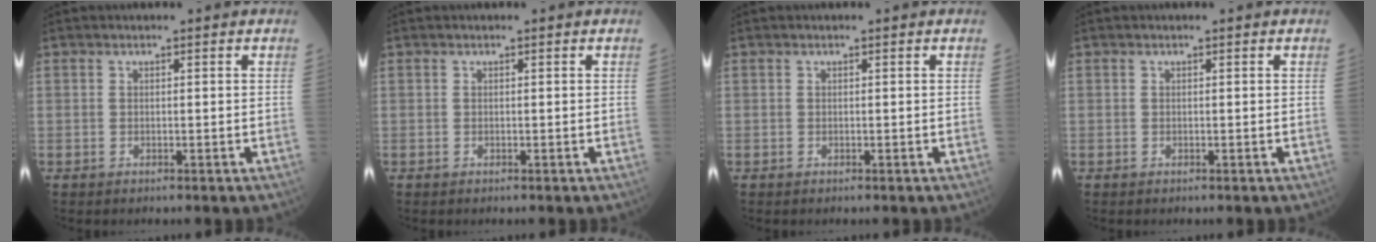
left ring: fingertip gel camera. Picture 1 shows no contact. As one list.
[{"total": 0.0}, {"total": 0.0}, {"total": 0.0}]